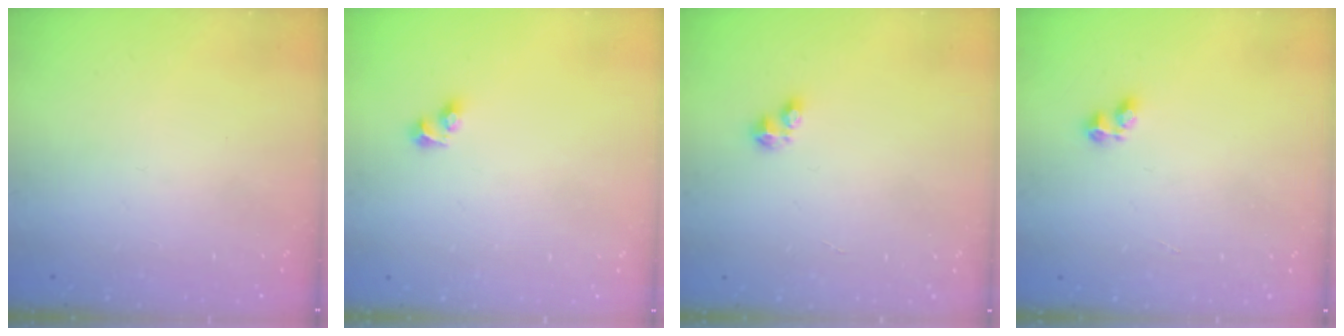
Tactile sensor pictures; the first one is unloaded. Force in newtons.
{"total": 3.5, "press": 3.0, "slide": 1.8}
{"total": 2.5, "press": 2.5, "slide": 0.4}
{"total": 2.2, "press": 2.1, "slide": 0.7}